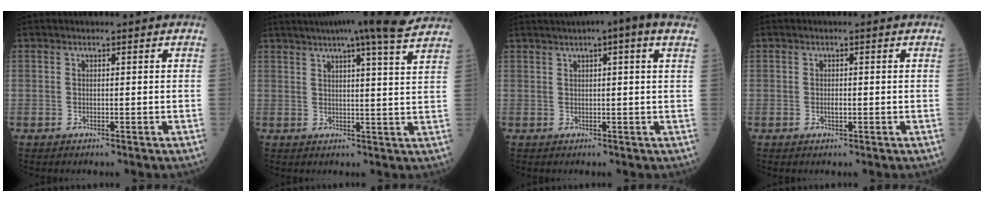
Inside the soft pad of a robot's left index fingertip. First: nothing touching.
{"total": 14.3, "force": [12.1, 0.0, 7.7], "torque": [-0.123, 0.014, 0.154]}
{"total": 8.6, "force": [5.9, 0.5, 6.2], "torque": [-0.095, 0.034, 0.080]}
{"total": 1.1, "force": [-0.1, 0.6, 1.0], "torque": [-0.020, -0.001, 0.000]}